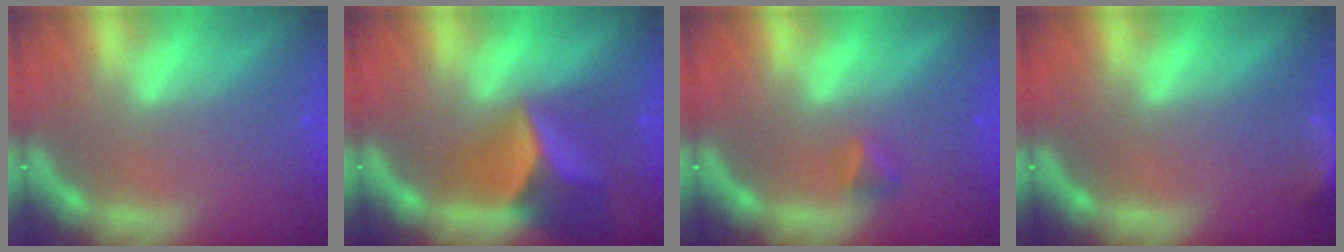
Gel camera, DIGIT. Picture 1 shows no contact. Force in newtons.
{"total": 7.4}
{"total": 1.4}
{"total": 4.9}